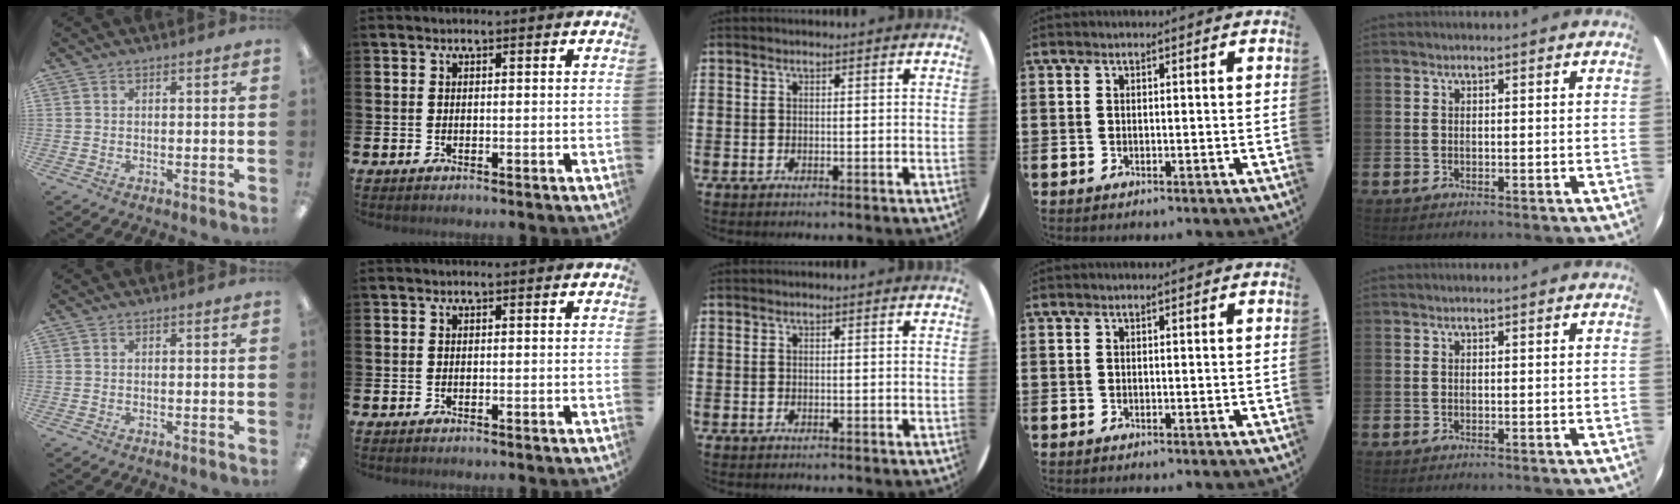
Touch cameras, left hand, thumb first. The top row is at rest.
{}